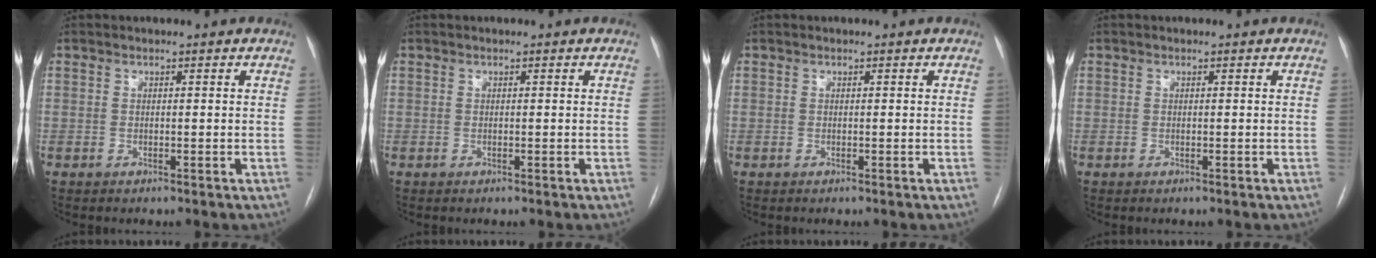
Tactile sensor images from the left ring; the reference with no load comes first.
{"total": 0.0}
{"total": 0.0}
{"total": 0.0}